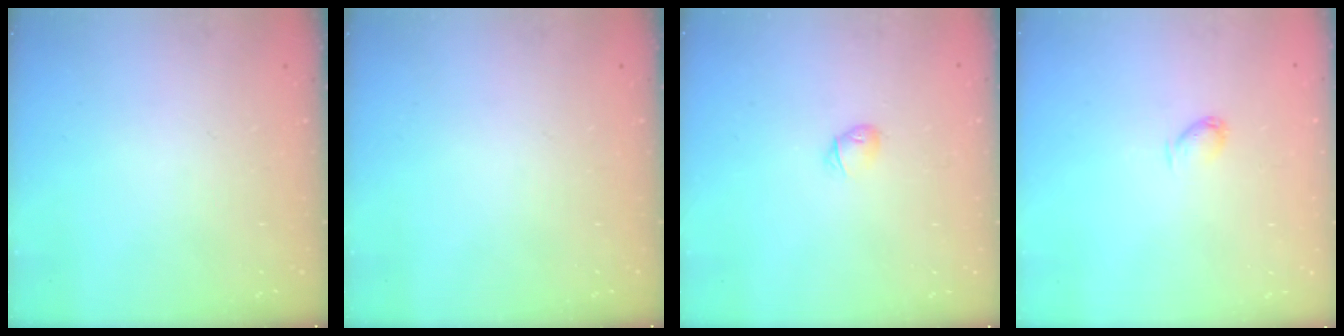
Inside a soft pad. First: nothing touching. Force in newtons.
{"total": 0.0}
{"total": 4.7, "press": 4.5, "slide": 1.3}
{"total": 3.1, "press": 3.1, "slide": 0.6}